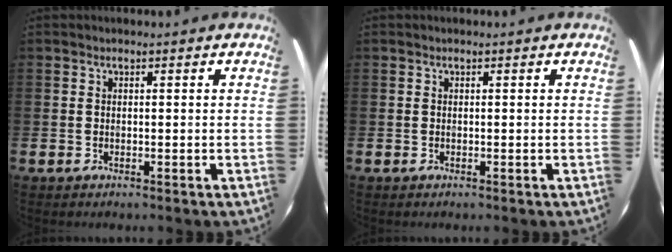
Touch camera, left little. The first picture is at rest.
{"total": 0.0}